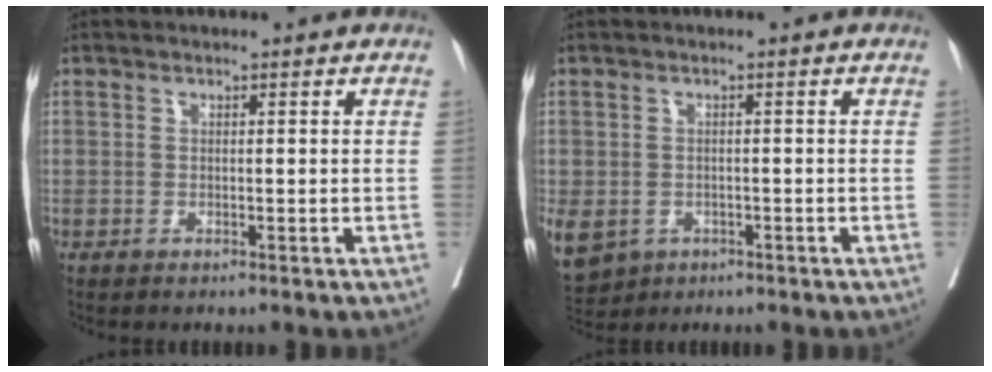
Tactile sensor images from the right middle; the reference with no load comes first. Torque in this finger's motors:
{"motor_torque": [0.97, -1.17, 0.52, 0.13]}